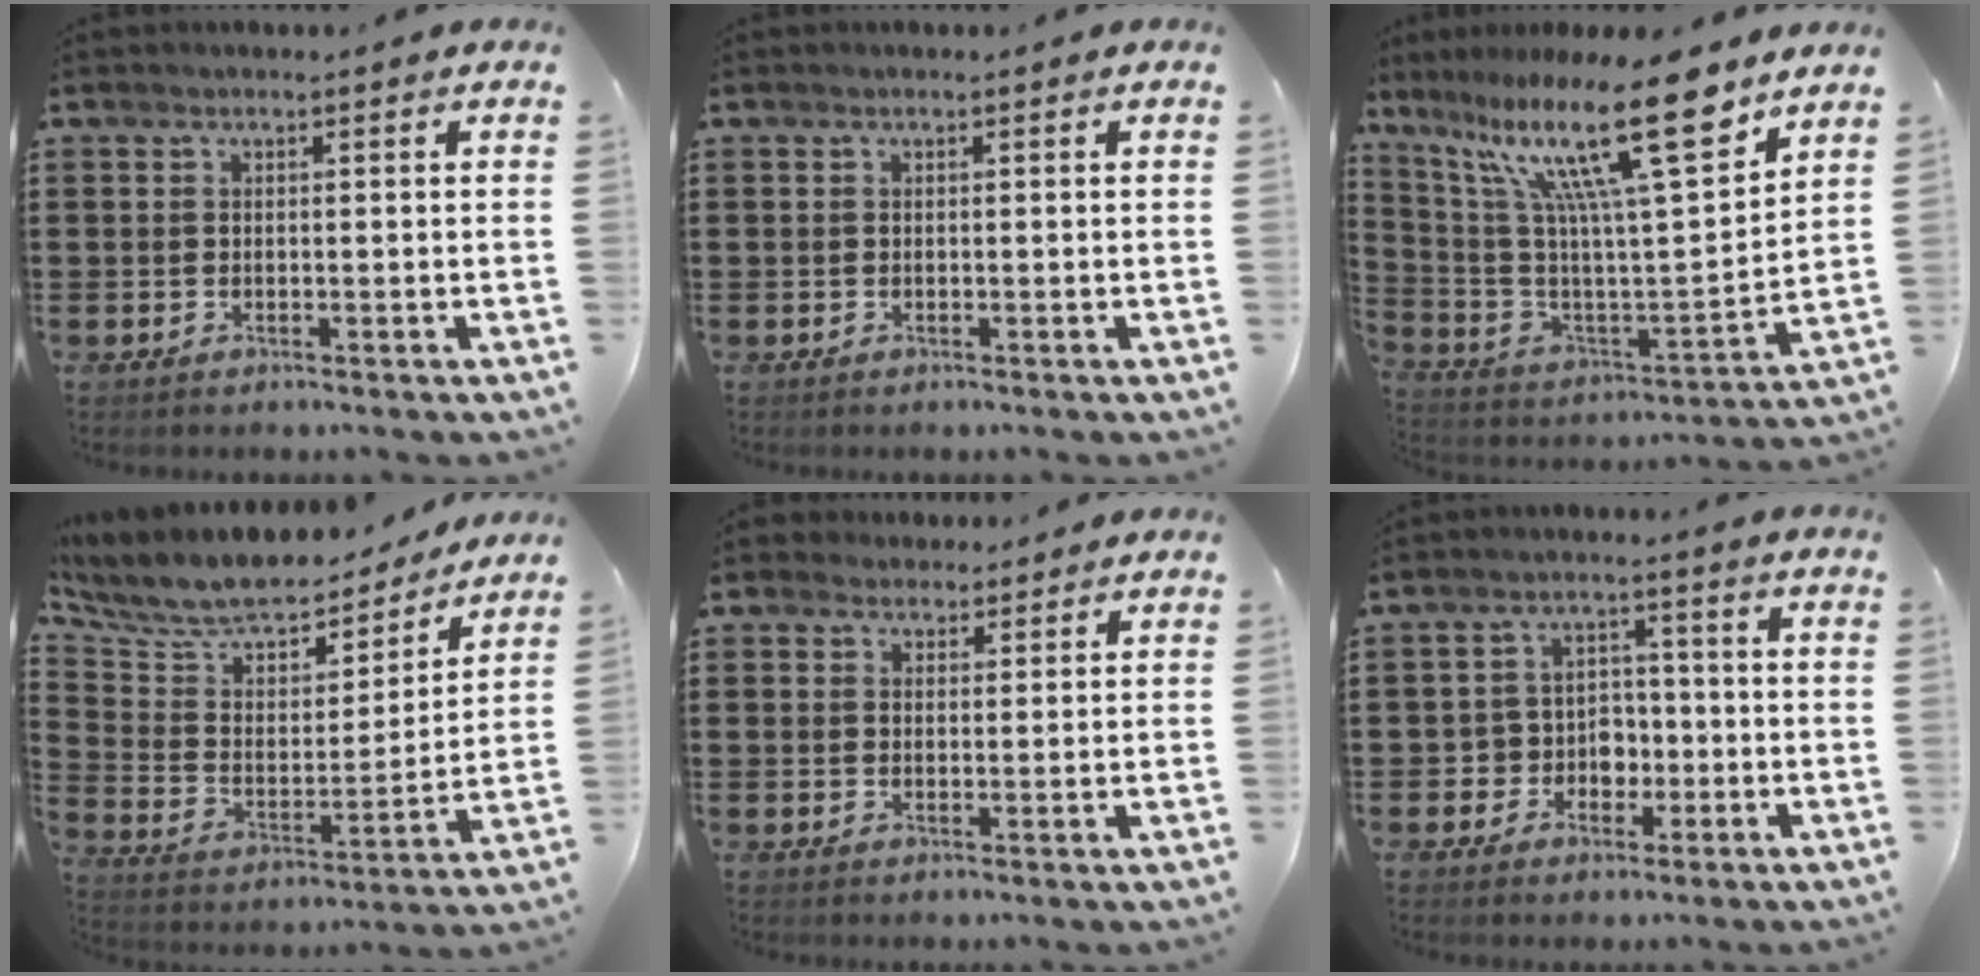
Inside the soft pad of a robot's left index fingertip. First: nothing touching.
{"total": 0.0}
{"total": 18.4, "force": [11.6, 2.6, 14.0], "torque": [-0.285, -0.060, 0.183]}
{"total": 9.3, "force": [8.2, 3.0, 3.1], "torque": [-0.096, -0.057, 0.141]}
{"total": 2.6, "force": [2.3, 1.3, 0.0], "torque": [-0.008, 0.006, 0.045]}
{"total": 4.4, "force": [-1.4, 4.0, 1.1], "torque": [-0.027, 0.005, -0.030]}